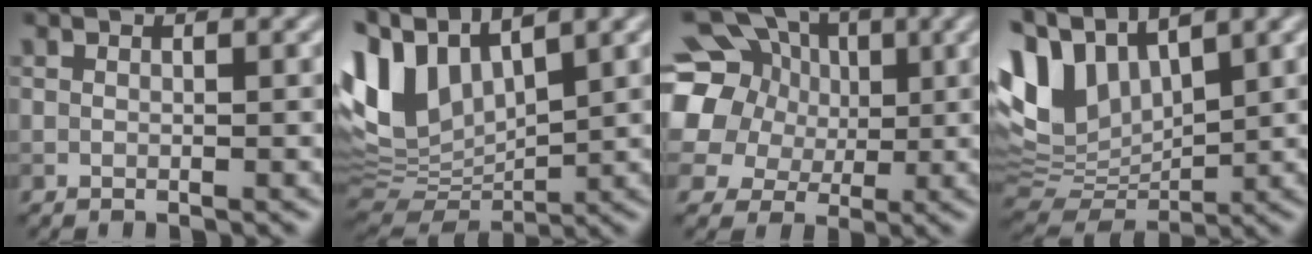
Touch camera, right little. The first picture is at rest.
{"total": 9.3, "force": [4.4, 5.0, 6.5], "torque": [-0.158, 0.009, 0.086]}
{"total": 17.9, "force": [5.1, 15.1, 8.2], "torque": [-0.212, 0.042, 0.075]}
{"total": 8.3, "force": [4.2, 4.9, 5.2], "torque": [-0.127, 0.009, 0.083]}